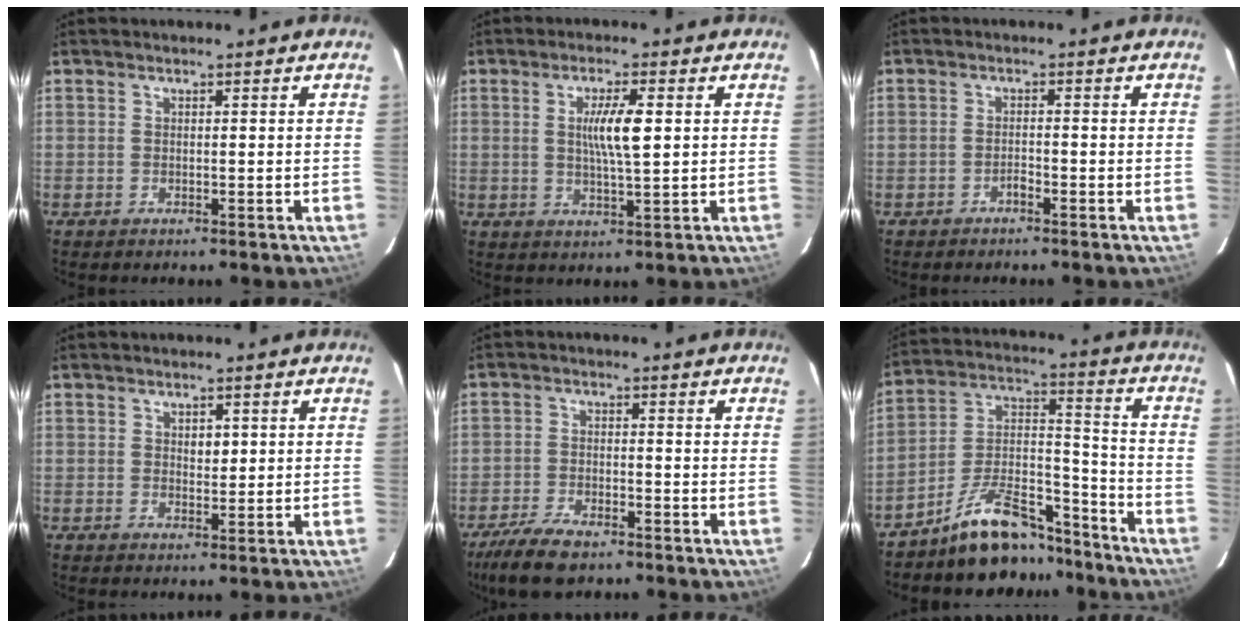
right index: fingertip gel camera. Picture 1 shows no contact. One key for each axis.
{"total": 6.1, "fx": 1.1, "fy": 0.4, "fz": 6.0, "tx": -0.108, "ty": -0.002, "tz": 0.020}
{"total": 1.1, "fx": -0.9, "fy": 0.2, "fz": 0.6, "tx": -0.011, "ty": 0.003, "tz": -0.016}
{"total": 2.0, "fx": 0.7, "fy": 1.1, "fz": 1.5, "tx": -0.020, "ty": -0.002, "tz": 0.011}
{"total": 7.0, "fx": -5.5, "fy": 2.1, "fz": 3.9, "tx": -0.080, "ty": -0.013, "tz": -0.100}
{"total": 12.4, "fx": -10.7, "fy": 3.8, "fz": 5.2, "tx": -0.096, "ty": 0.034, "tz": -0.188}